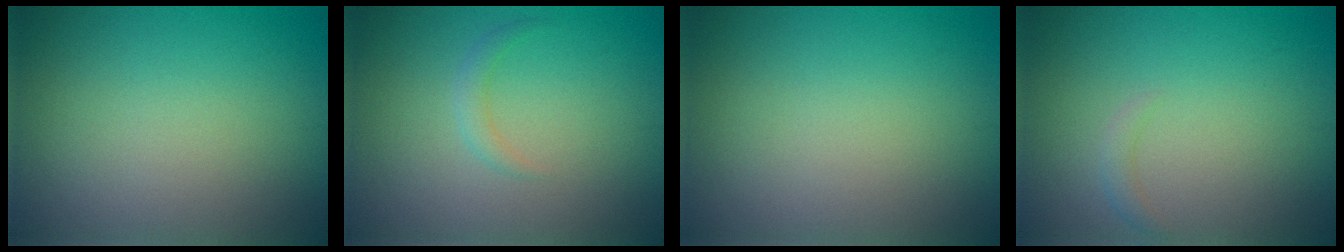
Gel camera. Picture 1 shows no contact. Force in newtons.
{"total": 1.1, "press": 1.1, "slide": 0.1}
{"total": 0.0}
{"total": 0.9, "press": 0.9, "slide": 0.2}